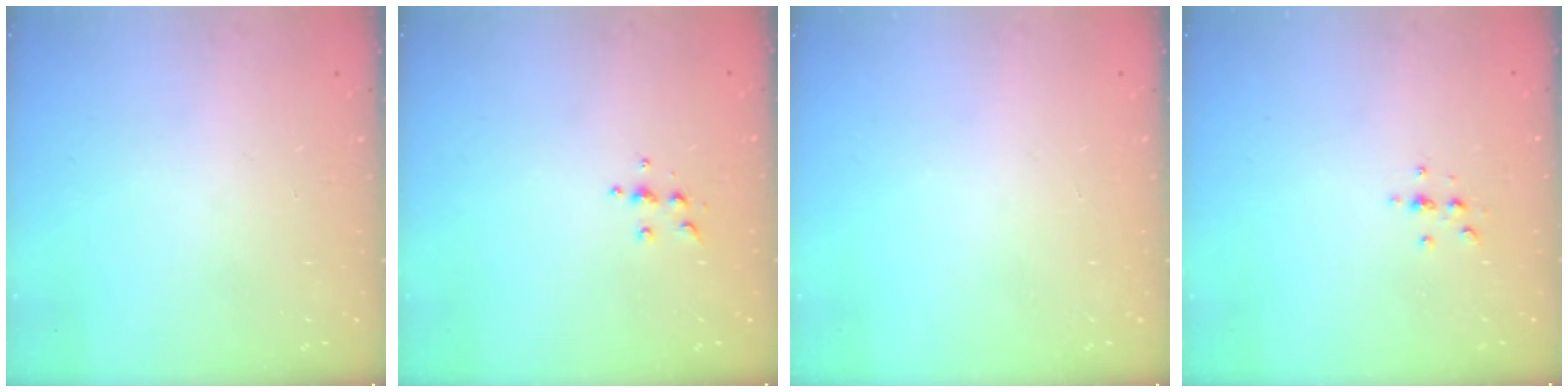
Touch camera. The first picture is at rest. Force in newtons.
{"total": 5.3, "press": 5.3, "slide": 0.5}
{"total": 0.0}
{"total": 2.3, "press": 2.2, "slide": 0.2}